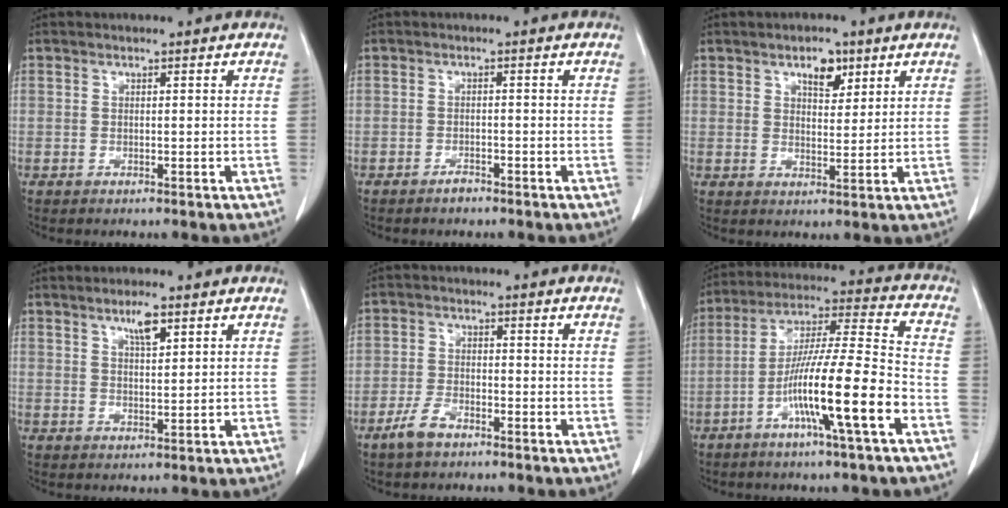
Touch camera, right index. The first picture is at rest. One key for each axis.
{"total": 1.4, "fx": -1.2, "fy": 0.4, "fz": 0.5, "tx": -0.009, "ty": 0.001, "tz": -0.018}
{"total": 4.4, "fx": 2.6, "fy": 2.2, "fz": 2.8, "tx": -0.043, "ty": 0.001, "tz": 0.042}
{"total": 3.6, "fx": 2.2, "fy": 0.7, "fz": 2.8, "tx": -0.051, "ty": 0.000, "tz": 0.039}
{"total": 4.2, "fx": -3.0, "fy": 1.8, "fz": 2.3, "tx": -0.052, "ty": 0.001, "tz": -0.054}
{"total": 15.3, "fx": -6.2, "fy": -0.4, "fz": 14.0, "tx": -0.257, "ty": -0.001, "tz": -0.112}